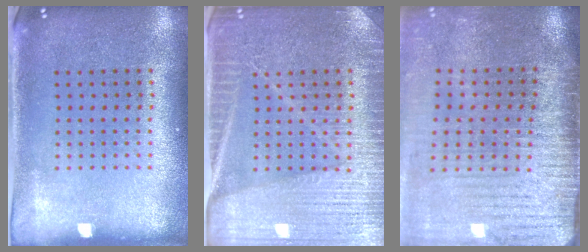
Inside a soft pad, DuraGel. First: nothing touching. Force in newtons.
{"total": 4.1, "press": 3.9, "slide": 1.2}
{"total": 4.2, "press": 3.6, "slide": 2.2}